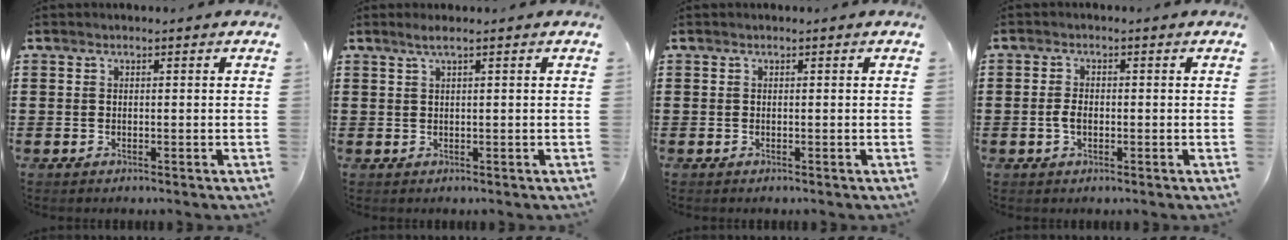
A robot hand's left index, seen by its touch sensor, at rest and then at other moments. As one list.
[{"total": 1.6, "force": [0.8, -0.1, 1.3], "torque": [-0.026, -0.001, 0.014]}, {"total": 0.0}, {"total": 2.3, "force": [-0.4, 1.2, 1.9], "torque": [-0.052, -0.003, -0.011]}]